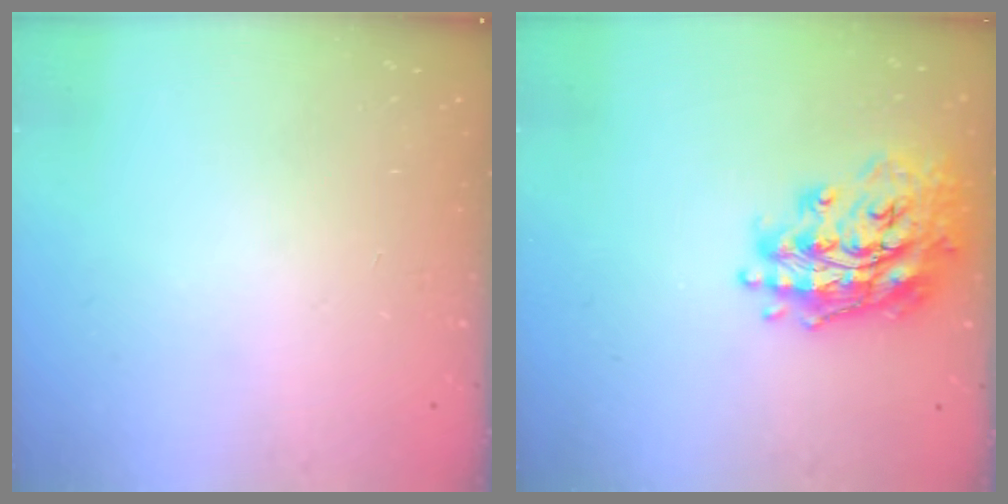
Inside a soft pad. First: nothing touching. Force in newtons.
{"total": 19.9, "press": 19.8, "slide": 2.1}